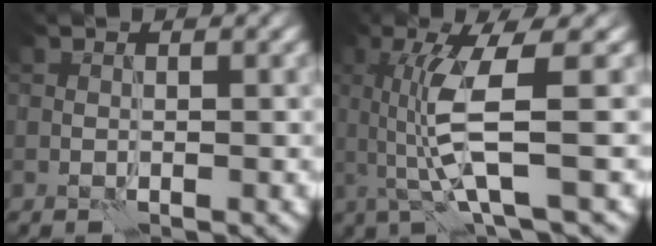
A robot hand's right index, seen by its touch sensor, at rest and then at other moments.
{"total": 6.4, "force": [0.5, 1.1, 6.3], "torque": [-0.126, 0.000, 0.012]}